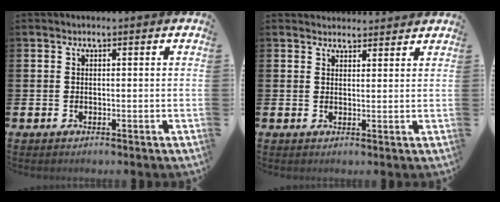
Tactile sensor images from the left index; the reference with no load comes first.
{"total": 2.6, "force": [2.5, 0.6, -0.2], "torque": [0.006, -0.013, 0.045]}